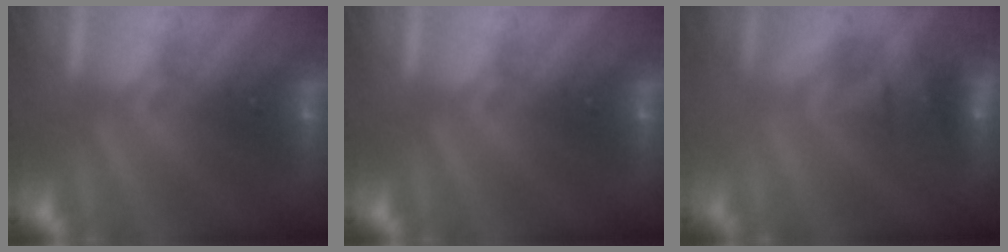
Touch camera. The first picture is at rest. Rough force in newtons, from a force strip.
{"total": 0.0}
{"total": 1.6}